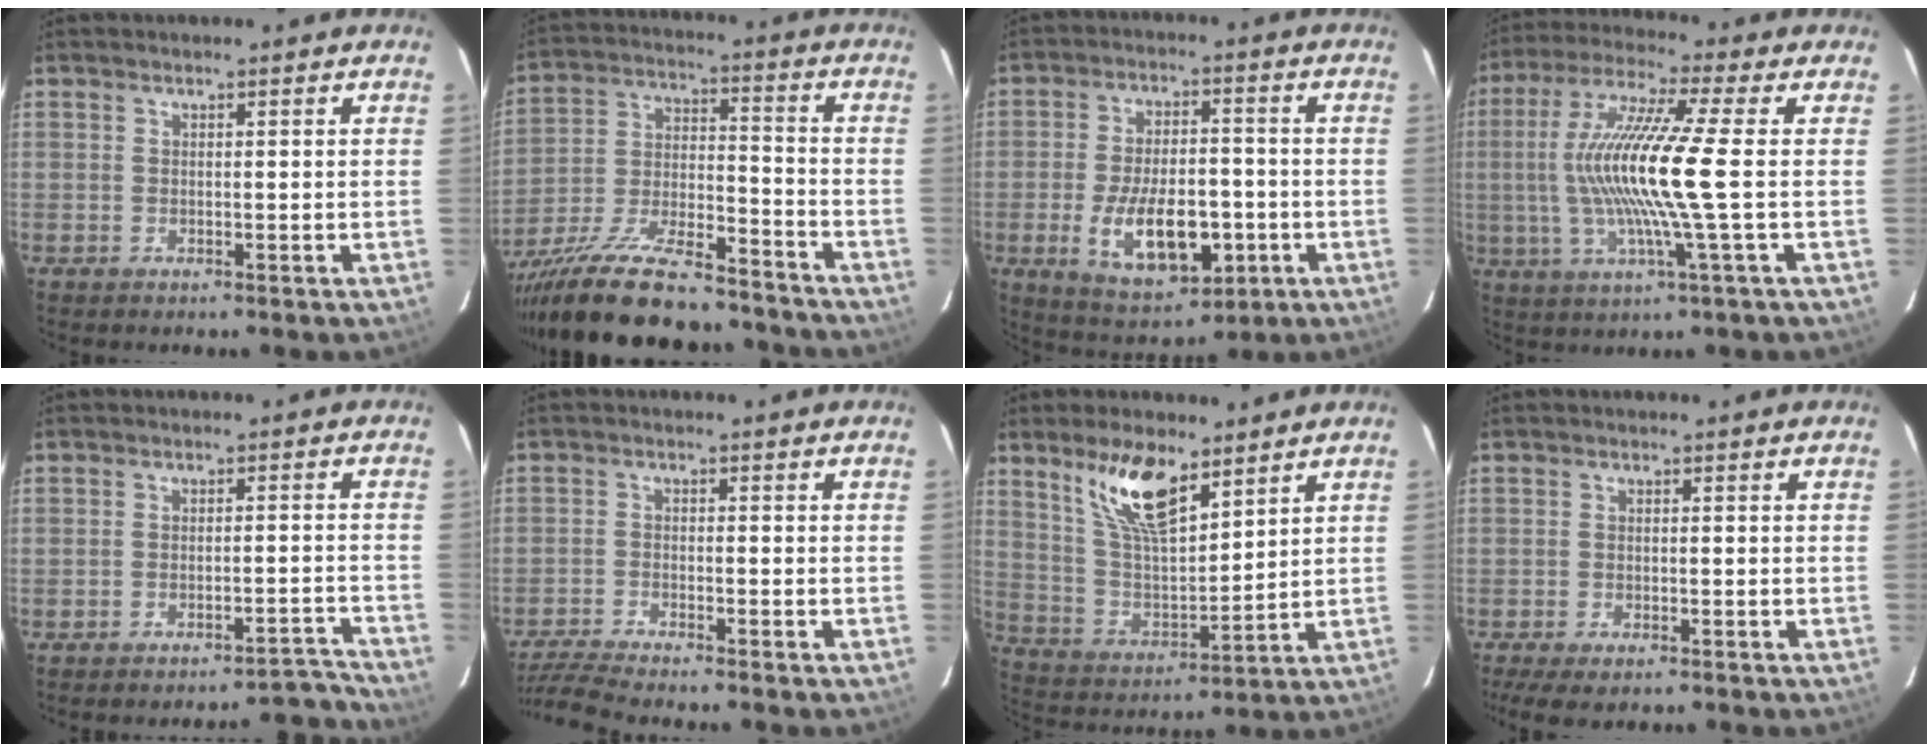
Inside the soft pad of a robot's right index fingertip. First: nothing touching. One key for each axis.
{"total": 22.5, "fx": -18.2, "fy": 5.9, "fz": 11.8, "tx": -0.228, "ty": -0.031, "tz": -0.285}
{"total": 14.6, "fx": -4.1, "fy": 7.1, "fz": 12.0, "tx": -0.229, "ty": -0.006, "tz": -0.049}
{"total": 15.0, "fx": -0.6, "fy": -0.8, "fz": 15.0, "tx": -0.290, "ty": -0.003, "tz": -0.013}
{"total": 8.0, "fx": -8.0, "fy": 0.0, "fz": 0.7, "tx": -0.002, "ty": 0.034, "tz": -0.097}
{"total": 8.2, "fx": -7.5, "fy": -0.3, "fz": 3.3, "tx": -0.094, "ty": -0.016, "tz": -0.137}
{"total": 12.7, "fx": 8.2, "fy": 4.4, "fz": 8.7, "tx": -0.162, "ty": 0.005, "tz": 0.166}
{"total": 6.3, "fx": -5.0, "fy": 1.5, "fz": 3.6, "tx": -0.086, "ty": -0.026, "tz": -0.085}